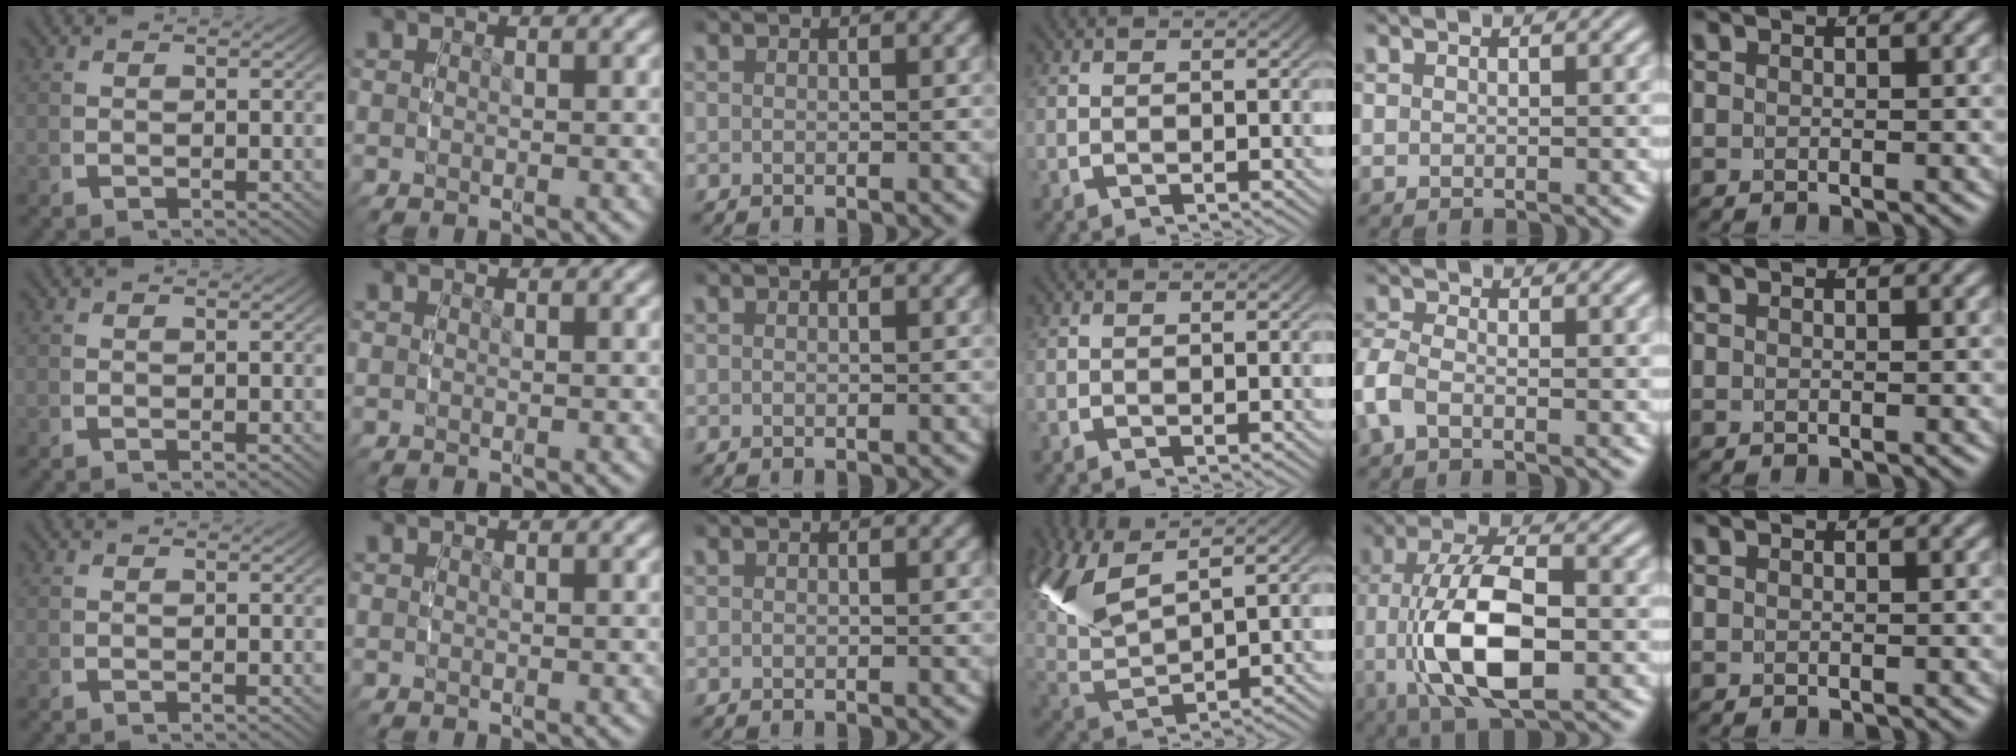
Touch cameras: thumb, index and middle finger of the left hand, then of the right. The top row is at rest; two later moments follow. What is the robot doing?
{"motion": "grasp_and_lifting", "object": "bottle cap"}